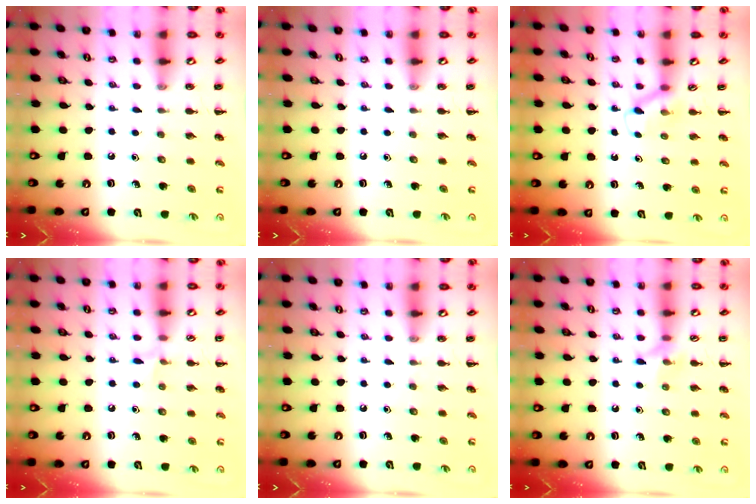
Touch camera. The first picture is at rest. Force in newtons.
{"total": 0.0}
{"total": 2.6, "press": 2.4, "slide": 0.9}
{"total": 4.6, "press": 4.2, "slide": 1.8}
{"total": 0.0}
{"total": 6.4, "press": 6.4, "slide": 0.9}